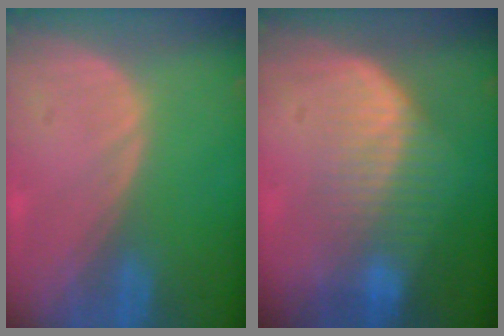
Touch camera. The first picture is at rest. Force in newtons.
{"total": 7.2, "press": 6.7, "slide": 2.7}